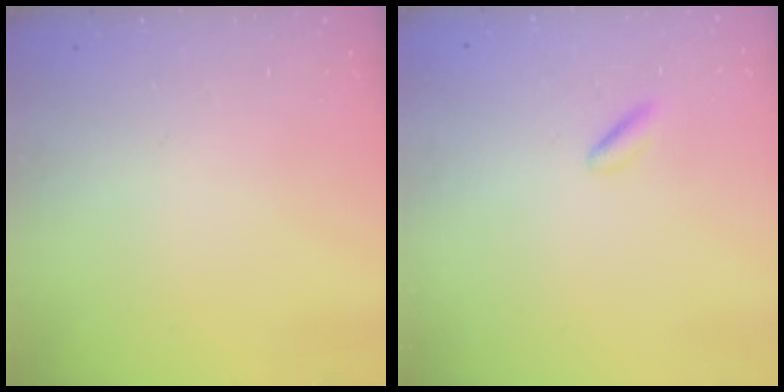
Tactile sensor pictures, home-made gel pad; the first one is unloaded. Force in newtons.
{"total": 0.7, "press": 0.6, "slide": 0.4}